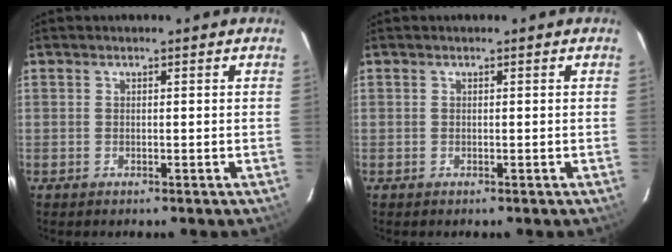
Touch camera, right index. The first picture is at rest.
{"total": 0.0}